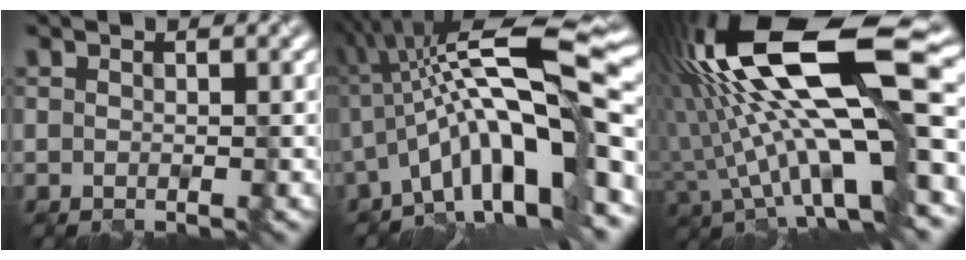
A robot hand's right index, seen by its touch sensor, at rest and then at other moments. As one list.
[{"total": 14.4, "force": [-1.7, 3.6, 13.8], "torque": [-0.215, 0.030, -0.032]}, {"total": 16.7, "force": [1.0, 4.6, 16.0], "torque": [-0.282, 0.025, 0.016]}]